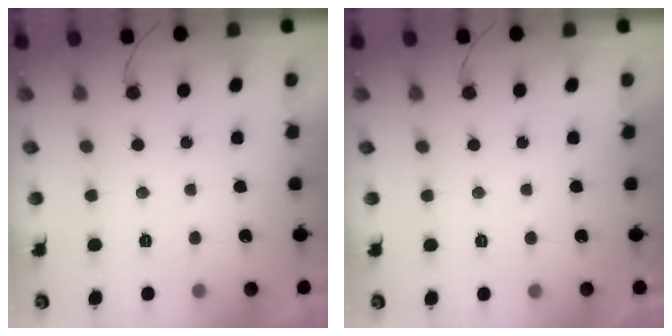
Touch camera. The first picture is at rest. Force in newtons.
{"total": 2.0, "press": 2.0, "slide": 0.1}